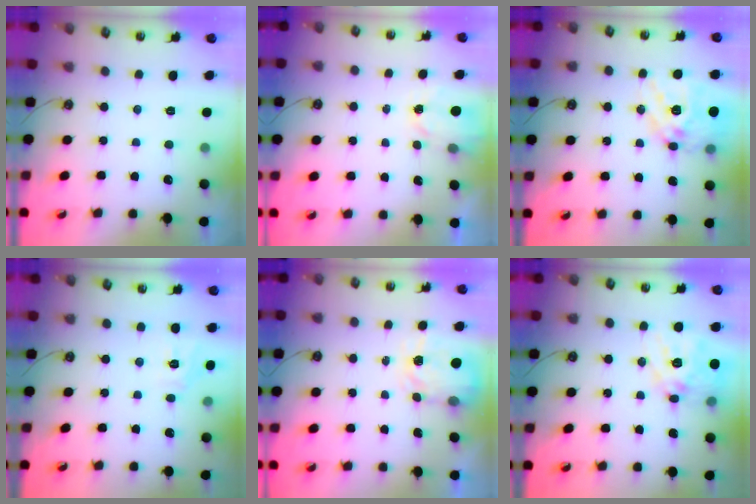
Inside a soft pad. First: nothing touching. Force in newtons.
{"total": 2.1, "press": 2.1, "slide": 0.4}
{"total": 17.8, "press": 17.7, "slide": 1.7}
{"total": 5.6, "press": 5.6, "slide": 0.0}
{"total": 3.7, "press": 3.6, "slide": 0.6}
{"total": 15.1, "press": 15.1, "slide": 1.3}